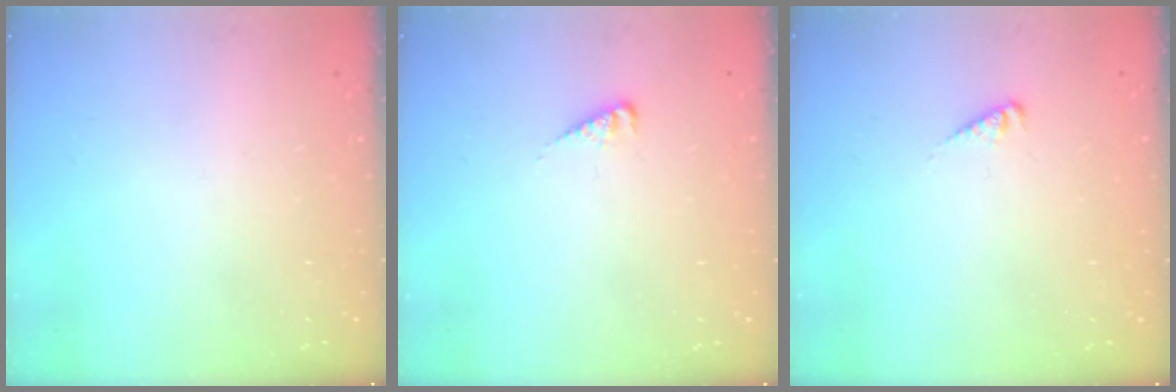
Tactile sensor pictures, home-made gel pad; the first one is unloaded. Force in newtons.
{"total": 2.6, "press": 2.6, "slide": 0.5}
{"total": 1.1, "press": 1.0, "slide": 0.2}